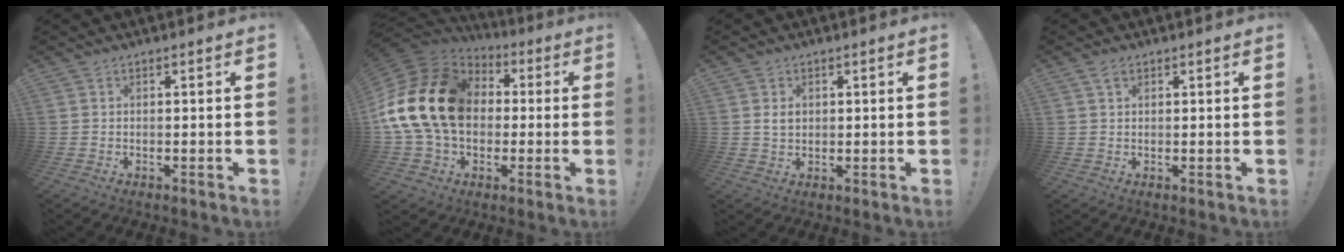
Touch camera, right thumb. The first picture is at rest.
{"total": 23.3, "force": [2.5, 17.2, 15.5], "torque": [-0.292, 0.007, 0.061]}
{"total": 3.2, "force": [0.7, 2.5, 1.9], "torque": [-0.019, -0.002, 0.010]}
{"total": 2.4, "force": [1.4, 1.3, 1.3], "torque": [-0.011, -0.005, 0.024]}